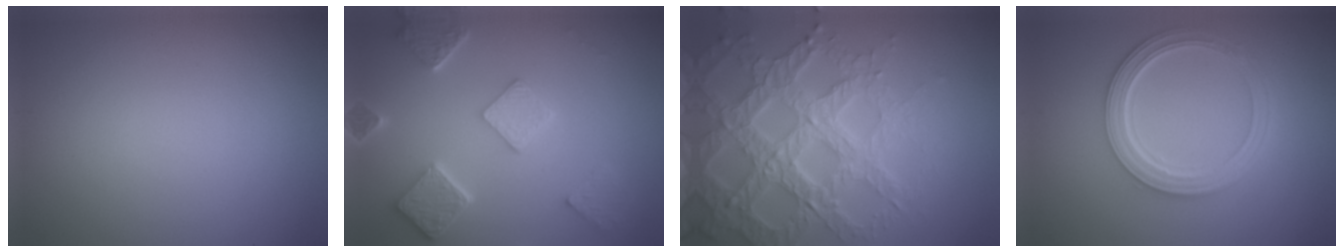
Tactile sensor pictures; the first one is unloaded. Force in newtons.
{"total": 5.2, "press": 4.0, "slide": 3.2}
{"total": 7.0, "press": 6.7, "slide": 1.8}
{"total": 5.0, "press": 3.9, "slide": 3.1}